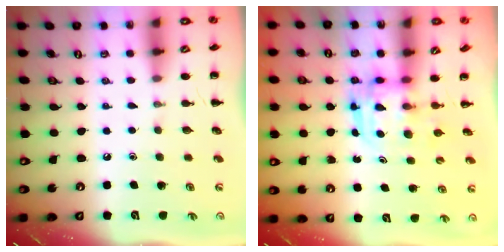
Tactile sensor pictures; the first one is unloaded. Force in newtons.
{"total": 3.0, "press": 3.0, "slide": 0.3}